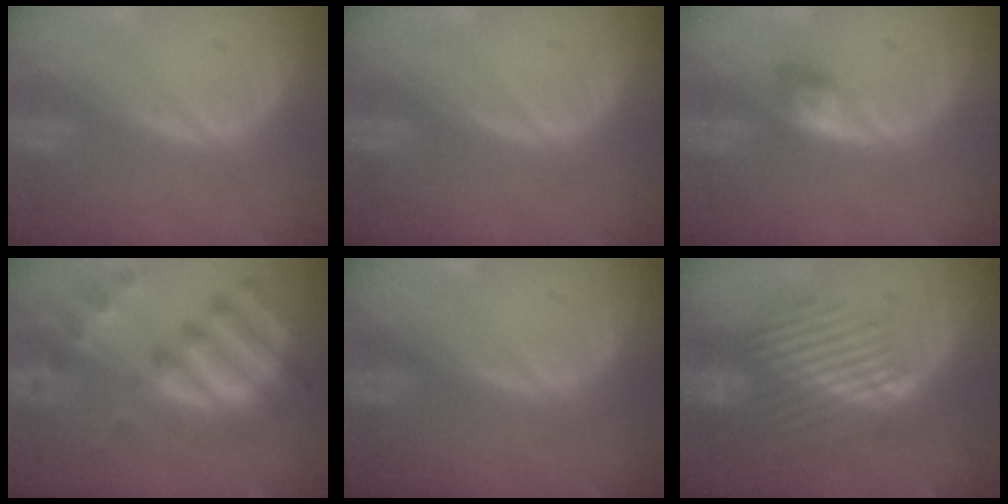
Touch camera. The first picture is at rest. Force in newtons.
{"total": 0.0}
{"total": 3.0, "press": 2.5, "slide": 1.5}
{"total": 11.4, "press": 9.8, "slide": 5.9}
{"total": 0.0}
{"total": 9.2, "press": 8.0, "slide": 4.7}